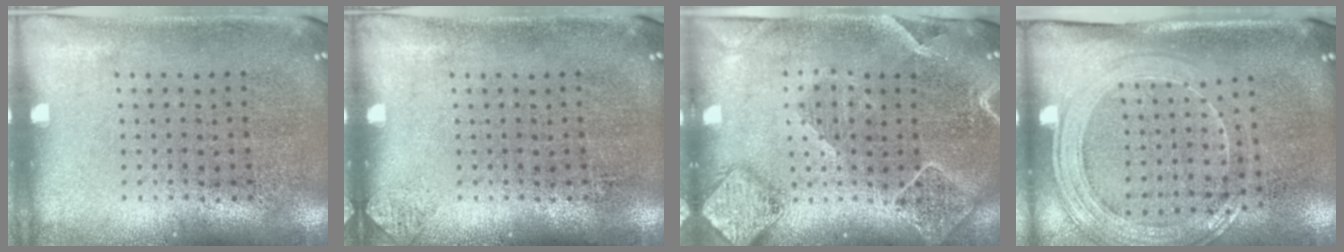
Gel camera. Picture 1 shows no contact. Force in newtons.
{"total": 0.5, "press": 0.5, "slide": 0.0}
{"total": 2.3, "press": 2.1, "slide": 0.9}
{"total": 1.9, "press": 1.7, "slide": 1.0}